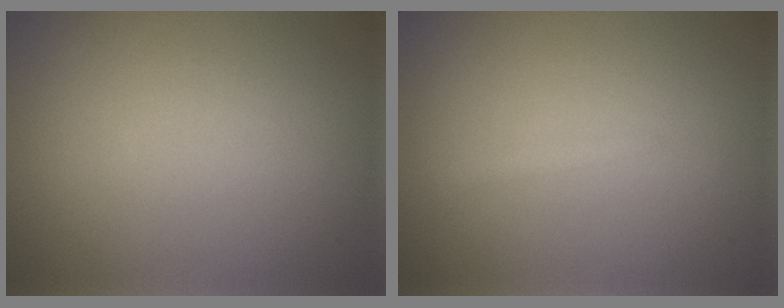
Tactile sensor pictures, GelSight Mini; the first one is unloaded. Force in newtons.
{"total": 0.7, "press": 0.7, "slide": 0.1}